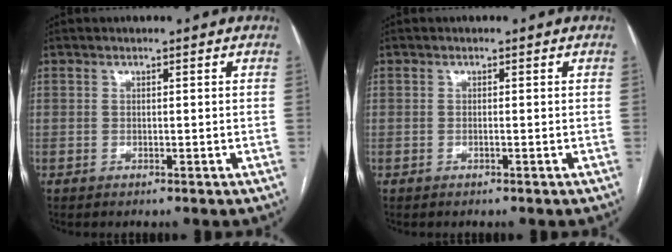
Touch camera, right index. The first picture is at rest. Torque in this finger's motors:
{"motor_torque": [0.18, 0.15, -0.02, 0.00]}